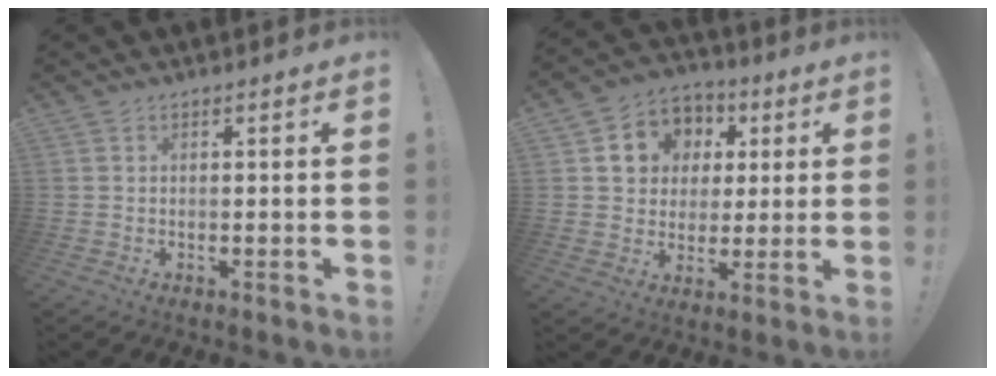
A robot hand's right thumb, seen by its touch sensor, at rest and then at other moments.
{"total": 10.1, "force": [2.4, 9.4, 2.9], "torque": [-0.039, -0.010, 0.053]}